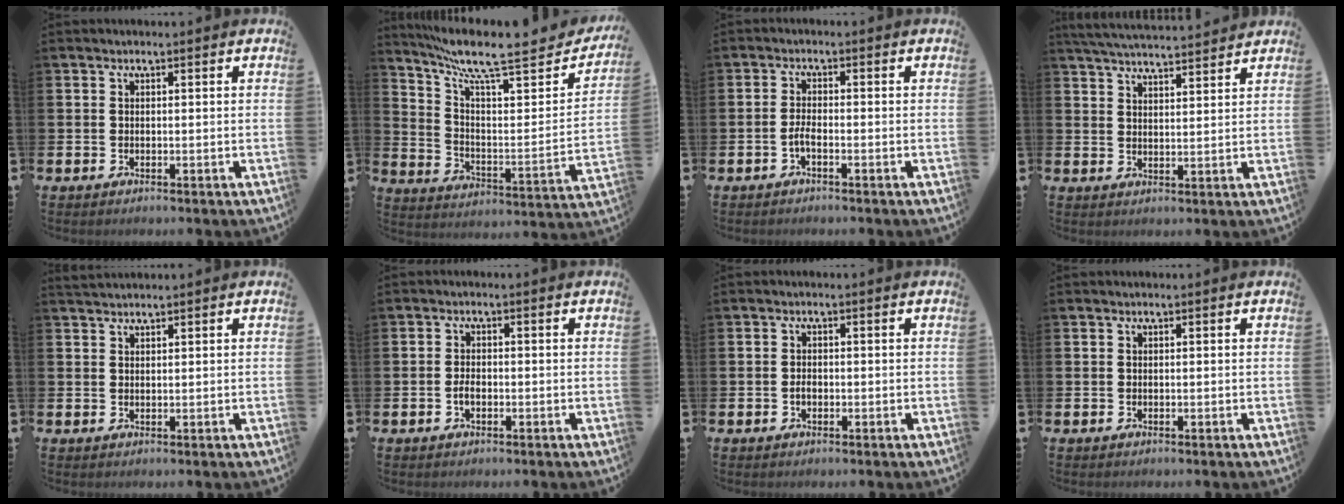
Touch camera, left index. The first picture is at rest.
{"total": 9.4, "force": [7.6, 2.2, 5.2], "torque": [-0.102, -0.072, 0.113]}
{"total": 1.7, "force": [-0.9, 0.4, 1.3], "torque": [-0.026, 0.002, -0.018]}
{"total": 5.0, "force": [4.9, 0.1, 0.6], "torque": [-0.031, -0.027, 0.088]}
{"total": 1.5, "force": [1.5, 0.2, 0.1], "torque": [0.003, -0.002, 0.026]}
{"total": 1.6, "force": [-0.5, 0.9, 1.2], "torque": [-0.016, 0.000, -0.012]}
{"total": 1.2, "force": [-0.3, 0.8, 0.8], "torque": [-0.008, 0.001, -0.009]}
{"total": 0.0}